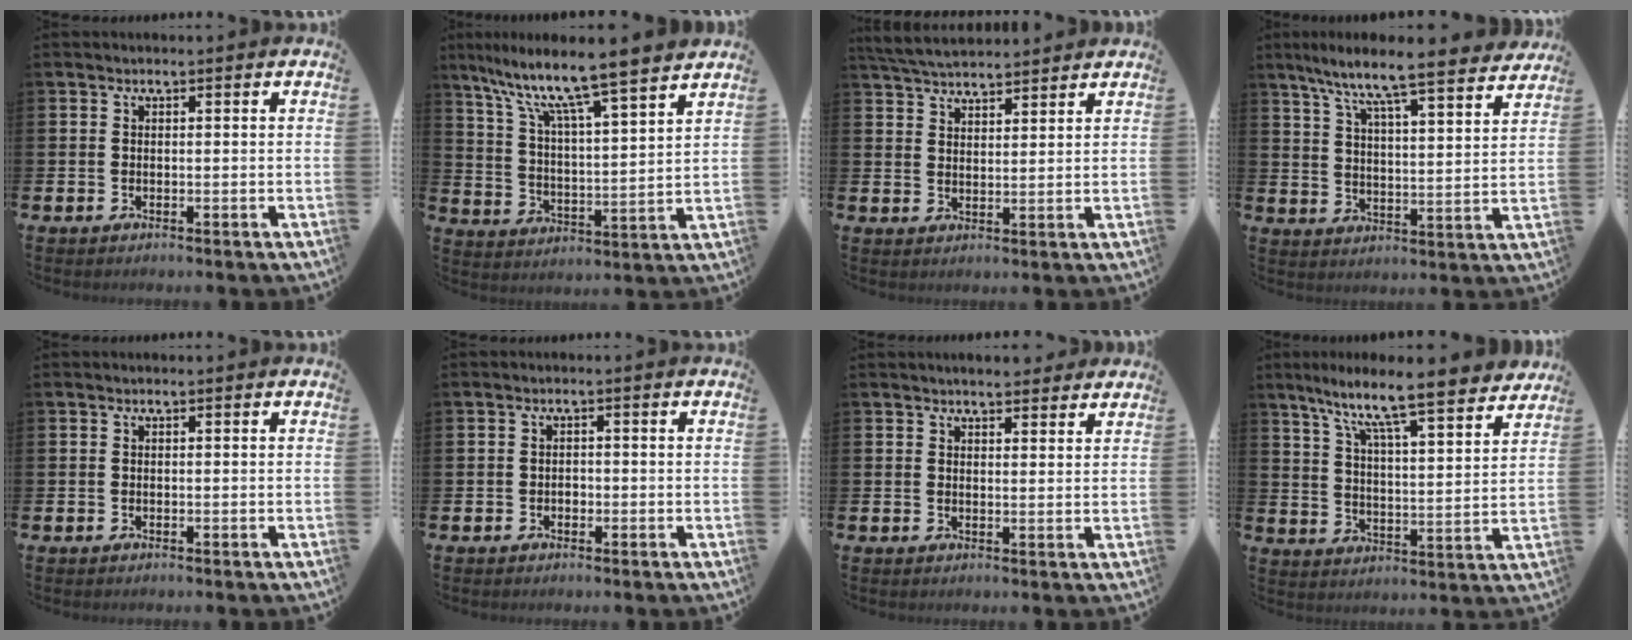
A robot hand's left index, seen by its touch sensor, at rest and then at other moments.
{"total": 10.6, "force": [9.3, 0.6, 5.1], "torque": [-0.126, -0.064, 0.154]}
{"total": 4.6, "force": [4.5, 0.6, 0.6], "torque": [-0.029, -0.019, 0.083]}
{"total": 8.8, "force": [8.2, 0.1, 3.2], "torque": [-0.084, -0.065, 0.136]}
{"total": 0.0}
{"total": 0.9, "force": [-0.3, 0.8, 0.4], "torque": [-0.007, 0.002, -0.008]}
{"total": 3.0, "force": [3.0, 0.4, 0.0], "torque": [-0.003, -0.013, 0.055]}
{"total": 9.7, "force": [8.6, 0.5, 4.5], "torque": [-0.110, -0.066, 0.142]}